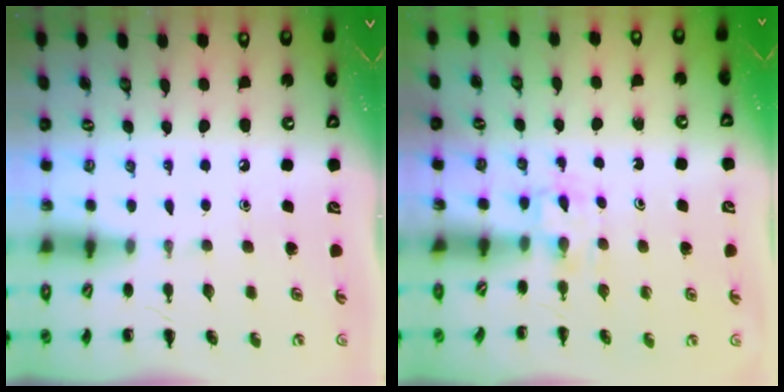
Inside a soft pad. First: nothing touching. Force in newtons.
{"total": 2.3, "press": 2.1, "slide": 0.9}